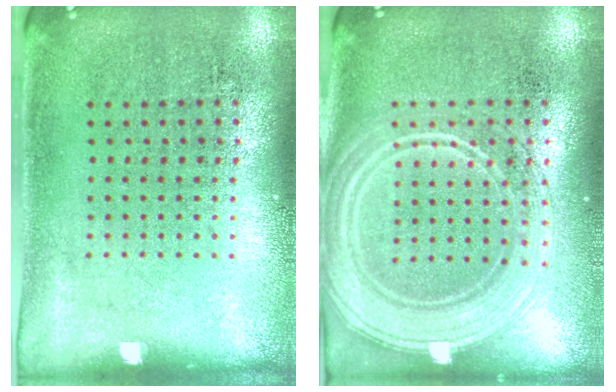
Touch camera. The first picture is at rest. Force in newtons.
{"total": 2.9, "press": 2.8, "slide": 0.4}